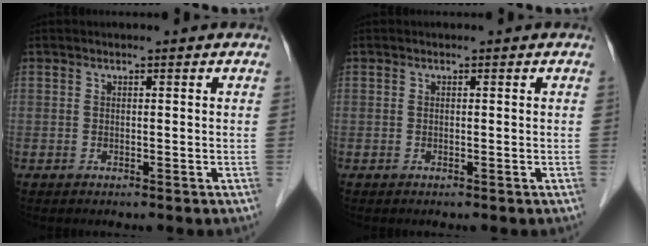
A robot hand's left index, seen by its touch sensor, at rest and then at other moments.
{"total": 0.0}